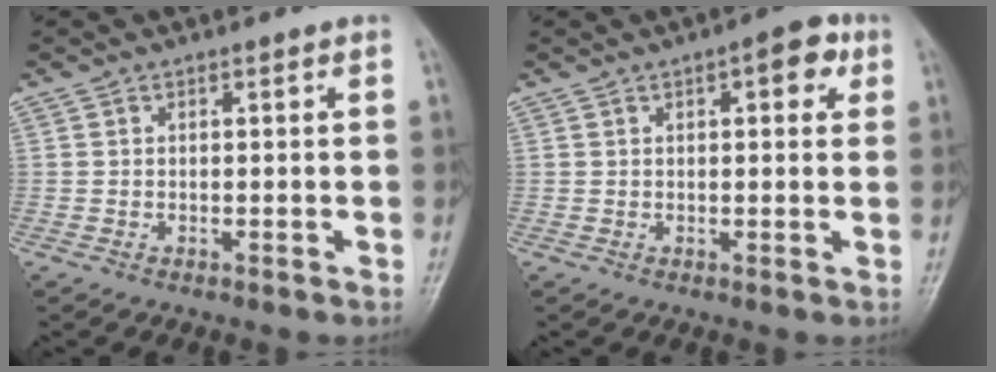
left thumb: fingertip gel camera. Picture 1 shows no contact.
{"total": 5.7, "force": [2.3, 2.4, 4.6], "torque": [-0.040, 0.001, 0.020]}